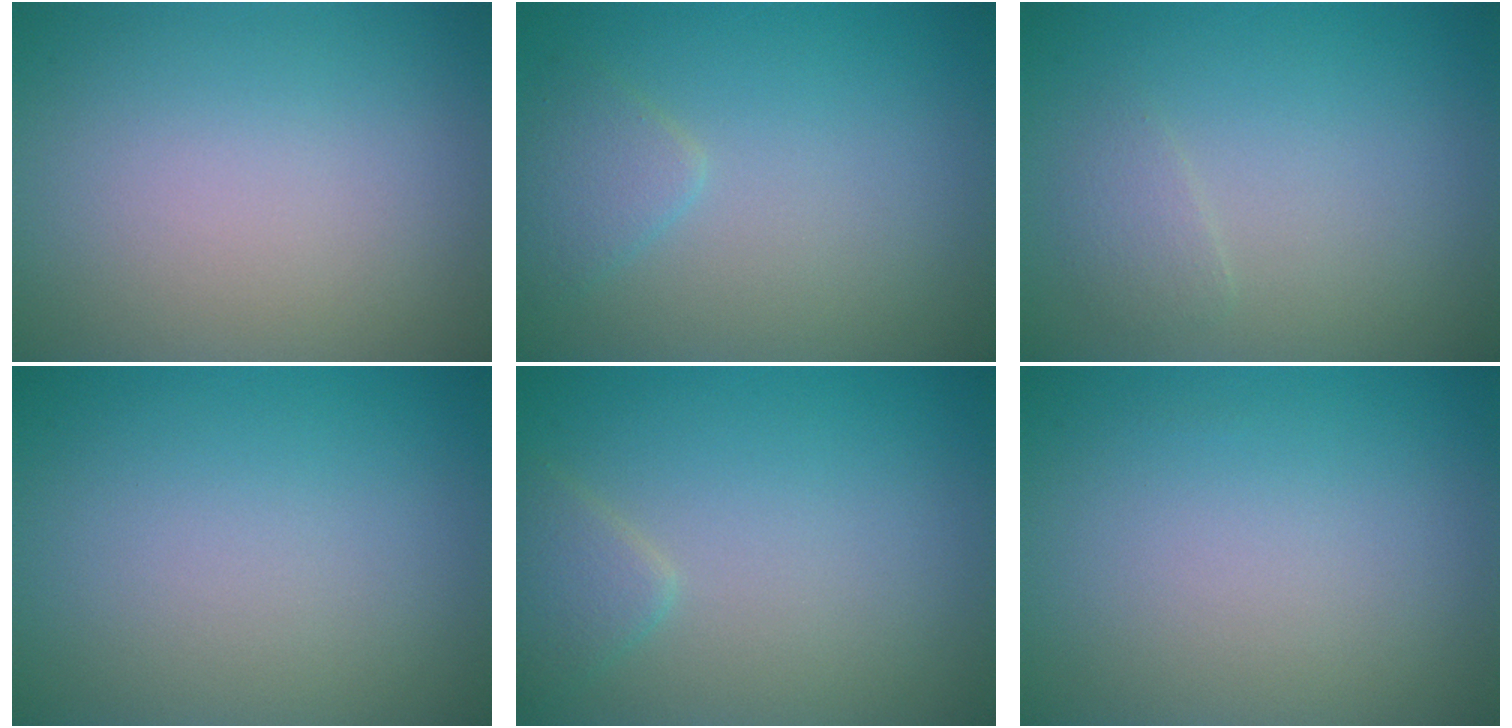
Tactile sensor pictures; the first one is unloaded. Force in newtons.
{"total": 1.7, "press": 1.7, "slide": 0.1}
{"total": 1.2, "press": 1.2, "slide": 0.1}
{"total": 0.0}
{"total": 1.8, "press": 1.8, "slide": 0.1}
{"total": 0.0}